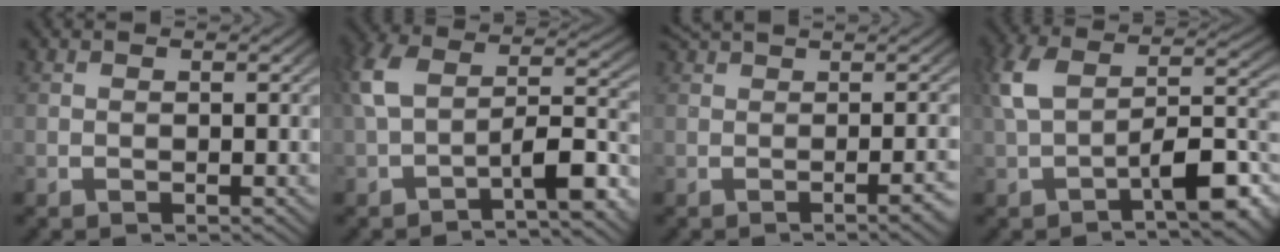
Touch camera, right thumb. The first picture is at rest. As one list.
[{"total": 6.9, "force": [-1.8, 3.7, 5.5], "torque": [-0.113, -0.010, -0.013]}, {"total": 2.9, "force": [0.3, 0.3, 2.9], "torque": [-0.040, 0.012, 0.007]}, {"total": 7.6, "force": [-1.4, 4.0, 6.3], "torque": [-0.118, -0.006, -0.004]}]